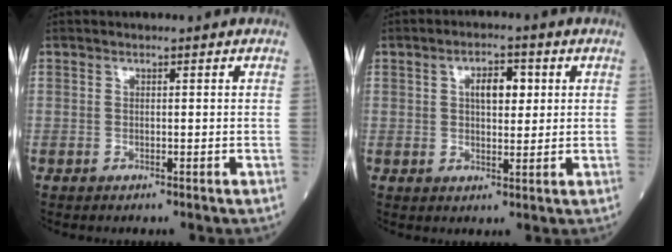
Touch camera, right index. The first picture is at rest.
{"total": 4.8, "force": [1.3, 2.2, 4.1], "torque": [-0.065, 0.009, 0.020]}